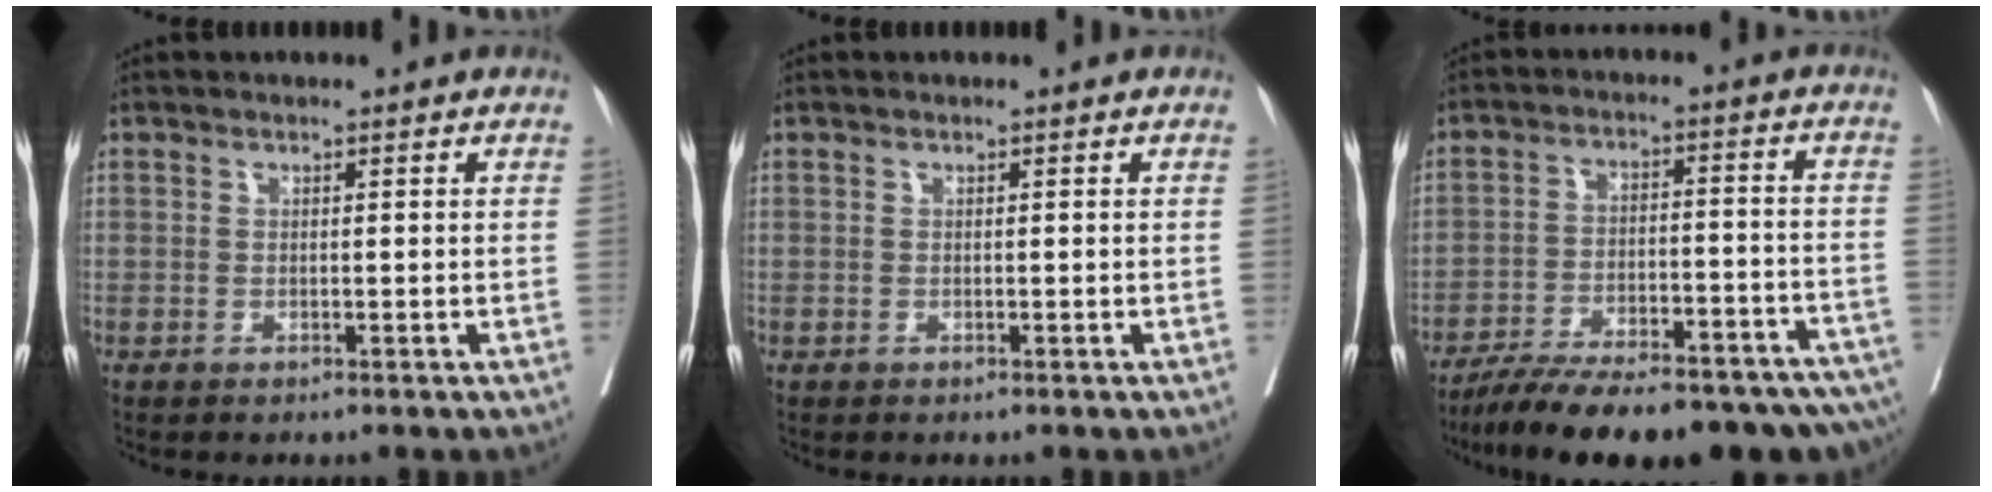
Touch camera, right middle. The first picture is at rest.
{"total": 0.0}
{"total": 24.6, "force": [-19.6, 5.3, 13.9], "torque": [-0.168, -0.004, -0.273]}